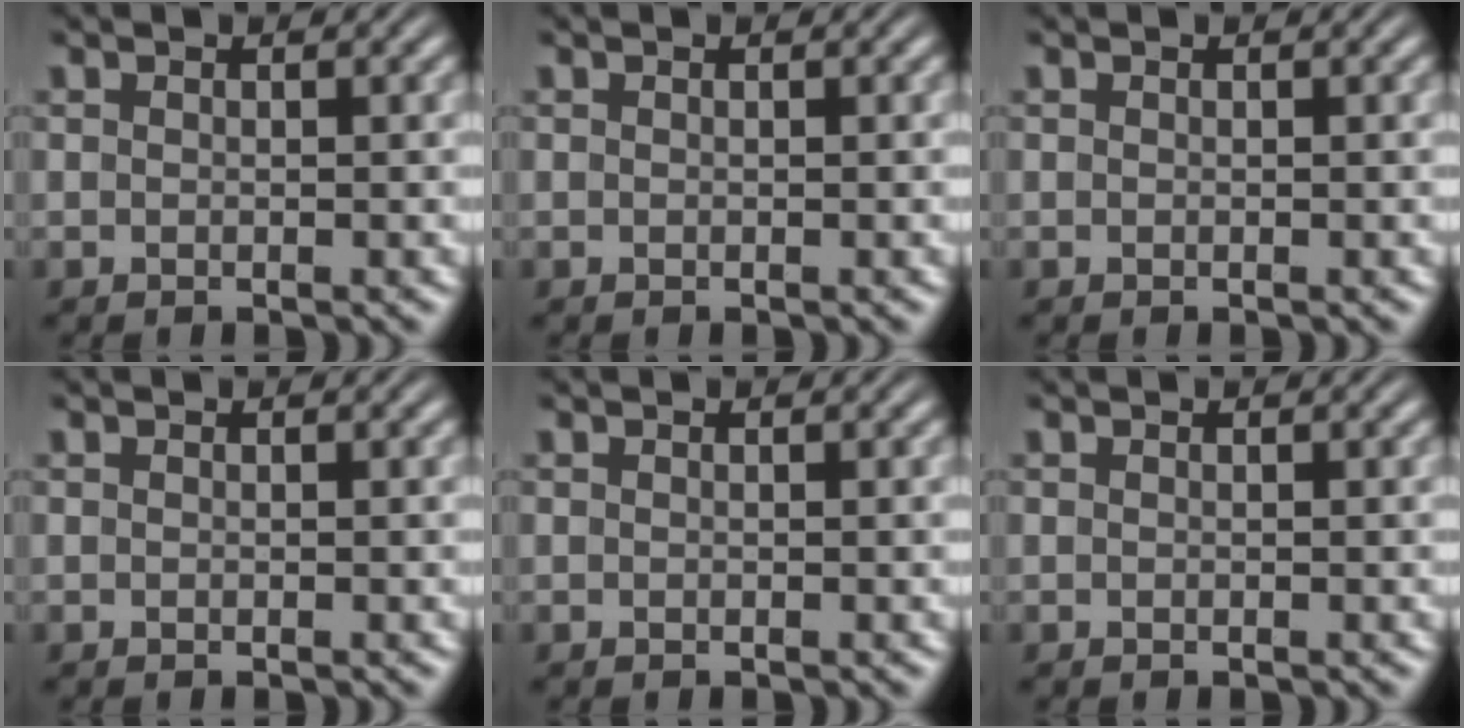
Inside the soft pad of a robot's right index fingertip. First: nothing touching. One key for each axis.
{"total": 0.0}
{"total": 0.0}
{"total": 0.0}
{"total": 0.0}
{"total": 0.0}